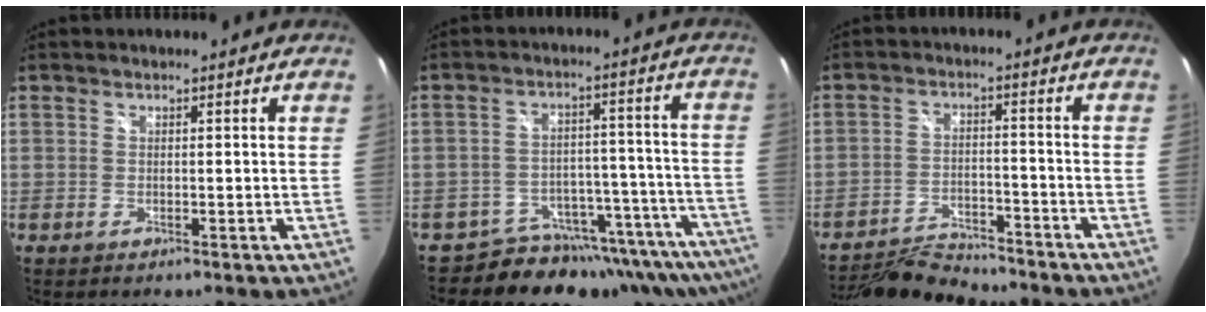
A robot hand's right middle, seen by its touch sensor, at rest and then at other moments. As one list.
[{"total": 17.1, "force": [-15.5, 6.2, 3.3], "torque": [-0.046, 0.031, -0.206]}, {"total": 10.3, "force": [-9.8, 1.8, 2.5], "torque": [-0.074, 0.004, -0.162]}]